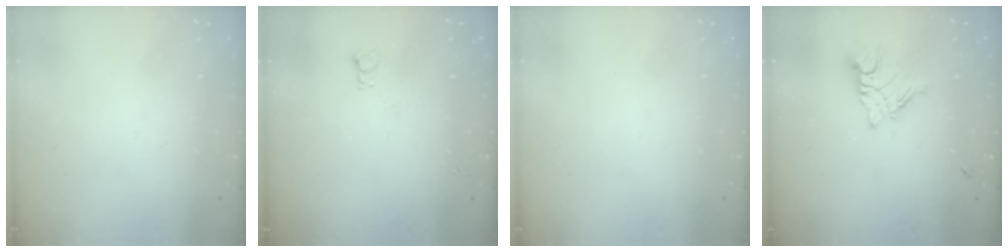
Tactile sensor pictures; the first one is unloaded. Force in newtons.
{"total": 4.2, "press": 4.2, "slide": 0.6}
{"total": 0.0}
{"total": 9.1, "press": 9.0, "slide": 0.8}